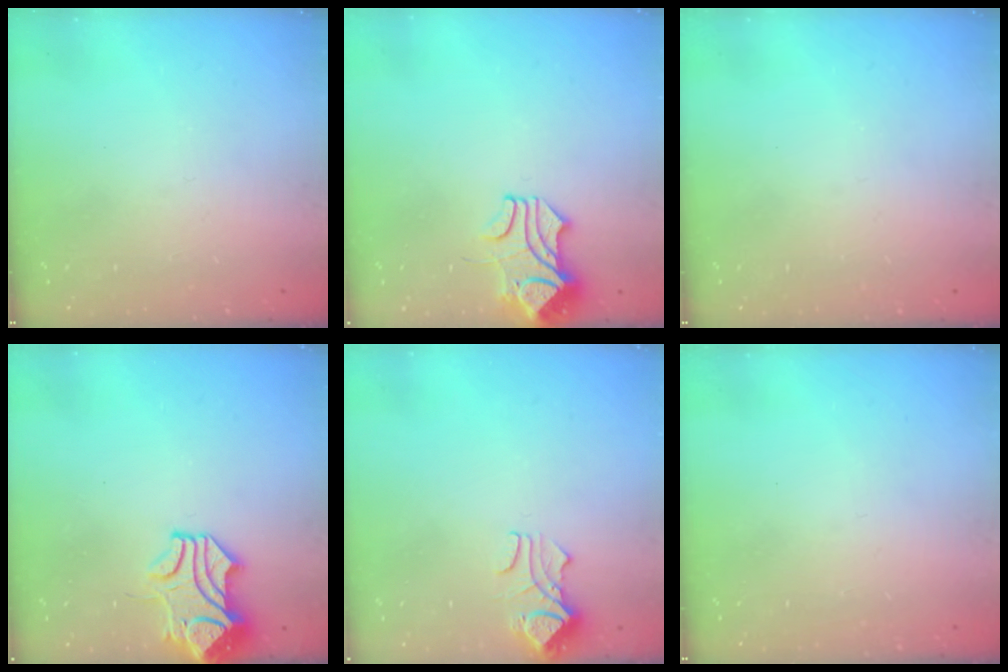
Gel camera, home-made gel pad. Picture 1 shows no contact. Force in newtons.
{"total": 2.1, "press": 1.9, "slide": 0.9}
{"total": 0.0}
{"total": 2.2, "press": 2.1, "slide": 0.7}
{"total": 2.4, "press": 2.3, "slide": 0.7}
{"total": 0.0}